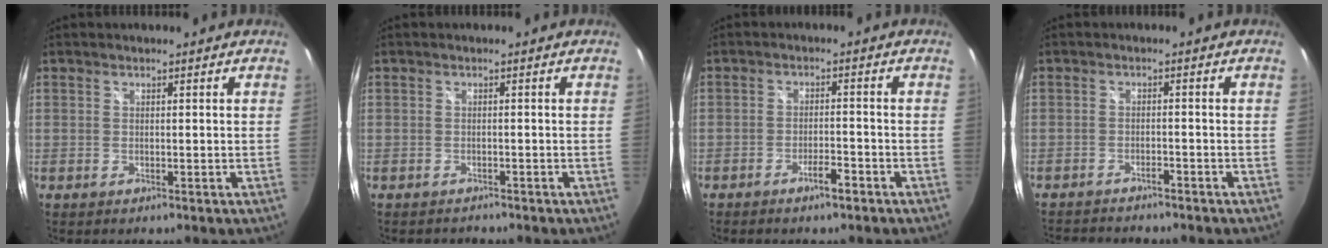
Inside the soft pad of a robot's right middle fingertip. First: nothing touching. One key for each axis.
{"total": 0.9, "fx": -0.9, "fy": -0.1, "fz": -0.1, "tx": -0.001, "ty": -0.005, "tz": -0.016}
{"total": 2.8, "fx": -1.9, "fy": 0.2, "fz": 1.9, "tx": -0.043, "ty": -0.001, "tz": -0.034}
{"total": 6.4, "fx": -6.0, "fy": 0.7, "fz": 2.2, "tx": -0.056, "ty": -0.009, "tz": -0.092}